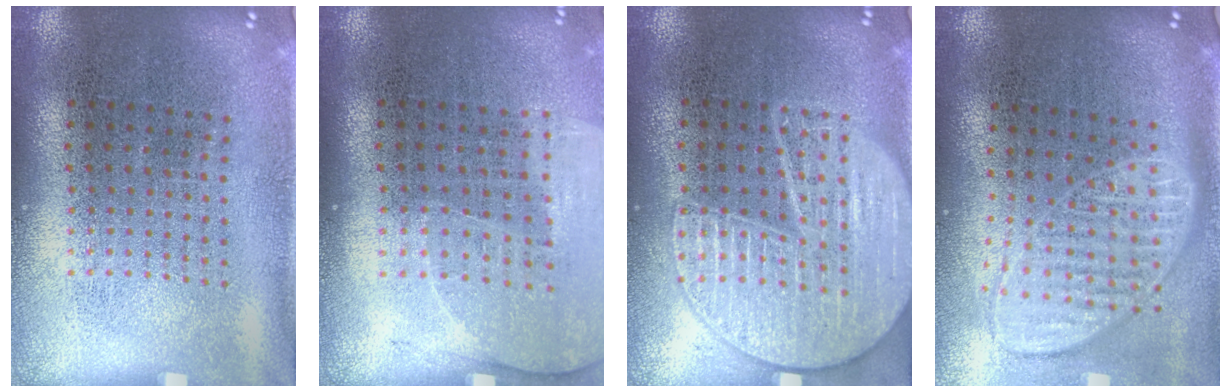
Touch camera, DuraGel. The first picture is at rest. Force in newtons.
{"total": 1.4, "press": 1.3, "slide": 0.5}
{"total": 2.5, "press": 2.5, "slide": 0.2}
{"total": 1.8, "press": 1.4, "slide": 1.1}